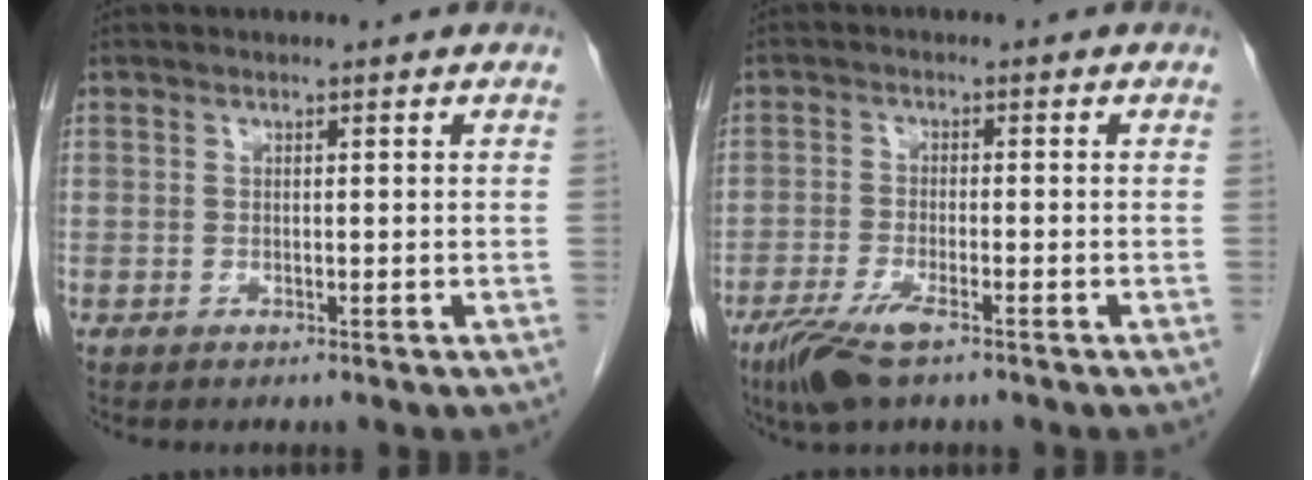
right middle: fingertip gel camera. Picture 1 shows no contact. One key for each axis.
{"total": 6.2, "fx": -4.1, "fy": 1.3, "fz": 4.5, "tx": -0.093, "ty": -0.013, "tz": -0.073}